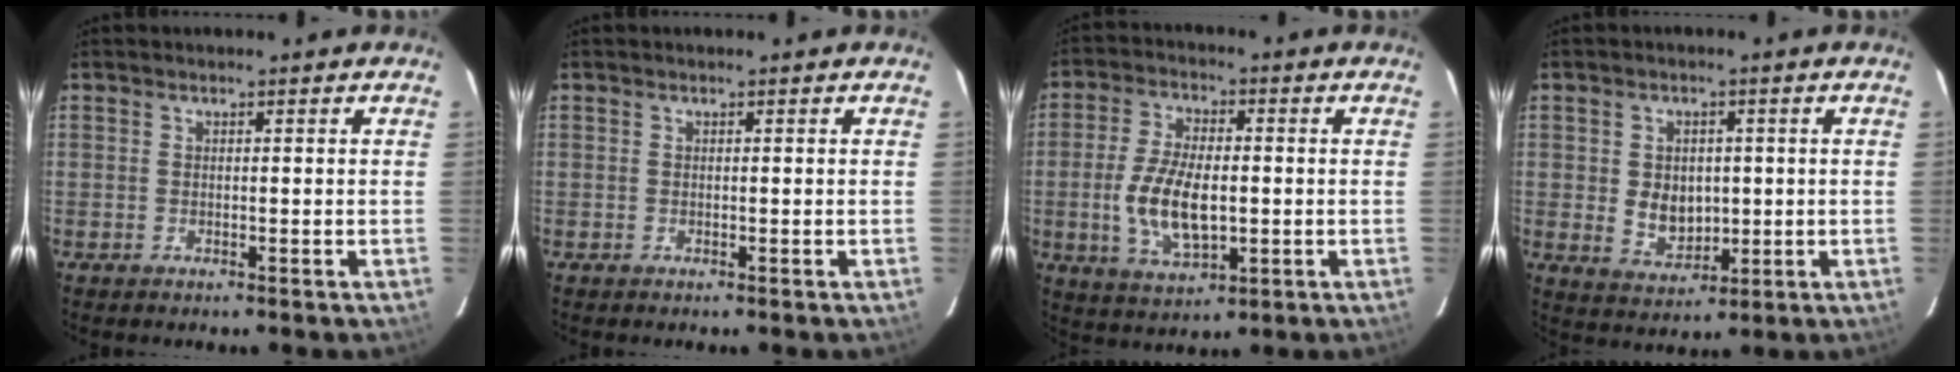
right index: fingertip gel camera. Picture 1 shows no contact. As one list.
[{"total": 0.0}, {"total": 11.7, "force": [-1.5, 5.7, 10.1], "torque": [-0.205, -0.004, -0.023]}, {"total": 6.9, "force": [0.0, 5.3, 4.3], "torque": [-0.083, -0.001, 0.014]}]